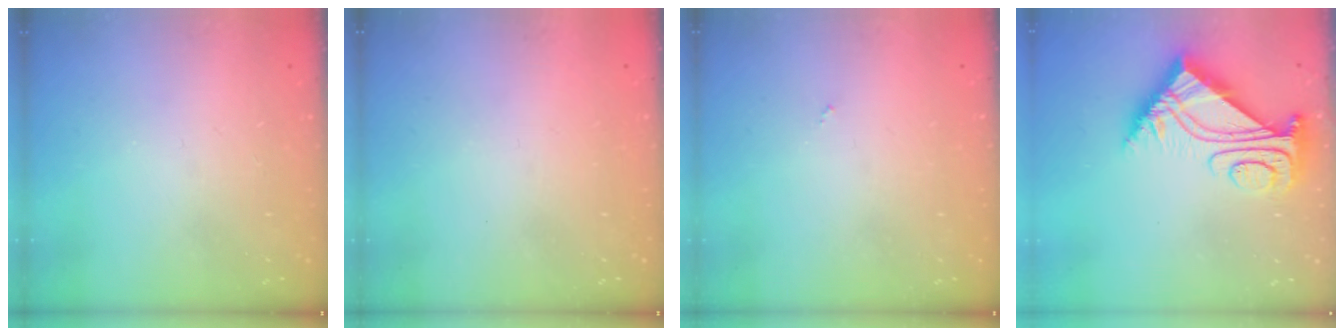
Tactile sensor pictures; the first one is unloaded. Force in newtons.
{"total": 0.9, "press": 0.8, "slide": 0.3}
{"total": 0.0}
{"total": 9.5, "press": 9.4, "slide": 1.1}